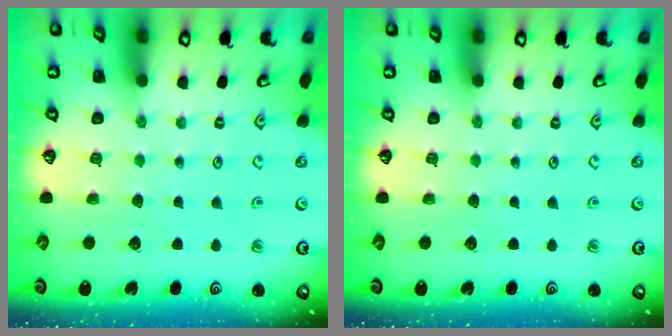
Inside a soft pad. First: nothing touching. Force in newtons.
{"total": 0.0}